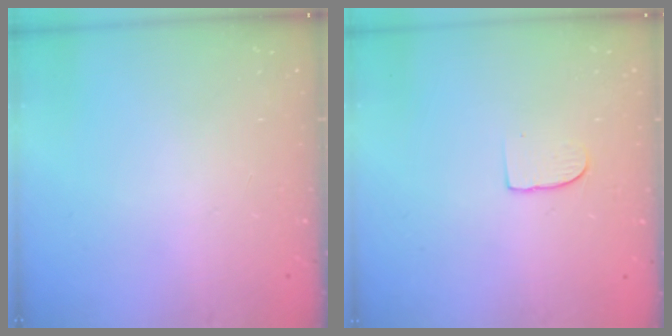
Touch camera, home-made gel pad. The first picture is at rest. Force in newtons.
{"total": 6.8, "press": 6.8, "slide": 0.5}